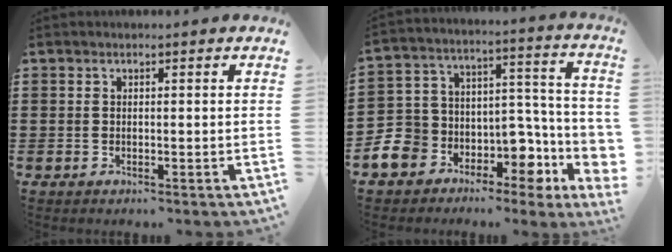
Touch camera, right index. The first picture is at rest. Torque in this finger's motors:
{"motor_torque": [0.80, 0.04, 0.91, 0.16]}